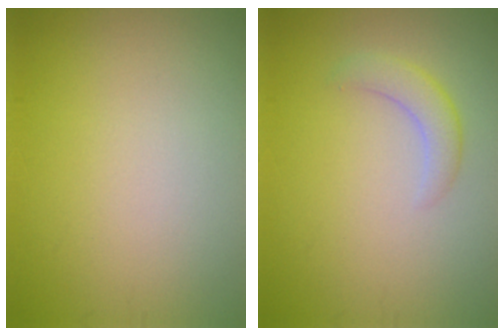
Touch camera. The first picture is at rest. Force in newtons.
{"total": 2.1, "press": 2.1, "slide": 0.1}